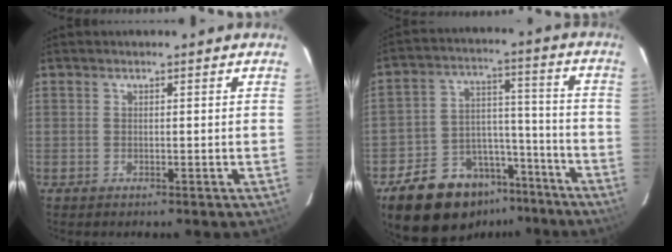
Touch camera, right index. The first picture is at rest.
{"total": 16.8, "force": [-11.9, 9.9, 6.7], "torque": [-0.141, 0.047, -0.168]}